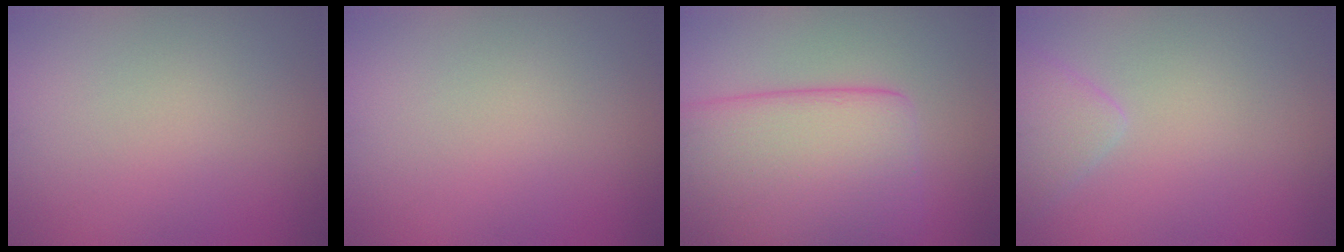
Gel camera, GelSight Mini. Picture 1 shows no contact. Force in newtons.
{"total": 0.0}
{"total": 10.9, "press": 10.9, "slide": 0.4}
{"total": 2.4, "press": 2.4, "slide": 0.2}